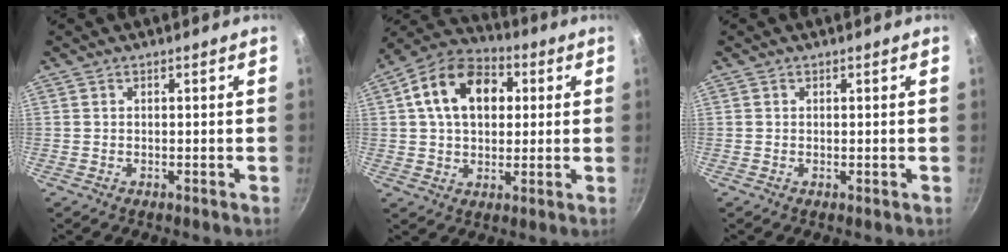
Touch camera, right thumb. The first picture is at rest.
{"total": 15.2, "force": [3.5, 10.6, 10.4], "torque": [-0.144, 0.020, 0.041]}
{"total": 0.0}